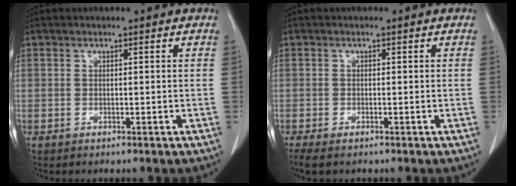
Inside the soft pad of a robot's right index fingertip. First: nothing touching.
{"total": 4.6, "force": [-2.9, 2.2, 2.9], "torque": [-0.068, -0.009, -0.046]}